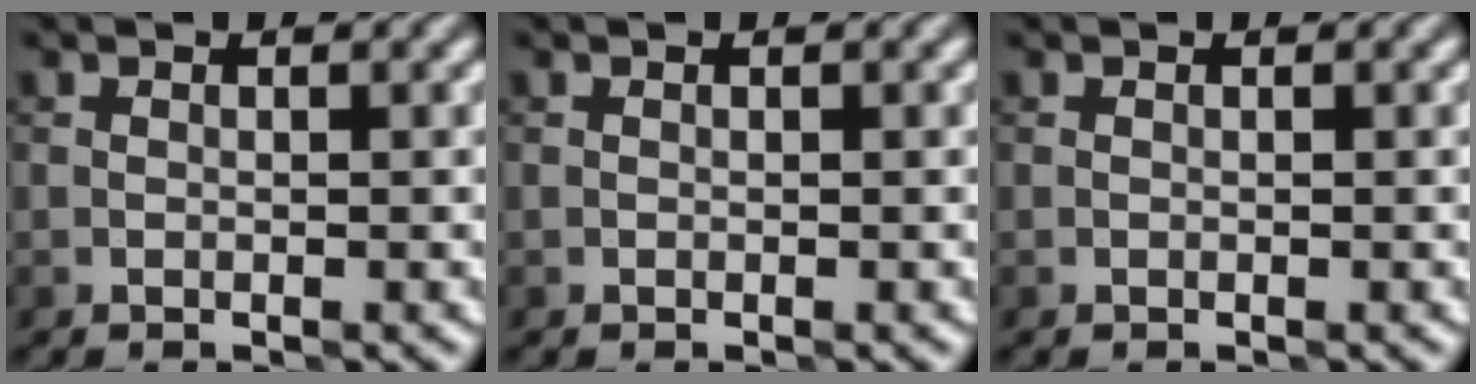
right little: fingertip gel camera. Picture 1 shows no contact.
{"total": 0.0}
{"total": 0.0}